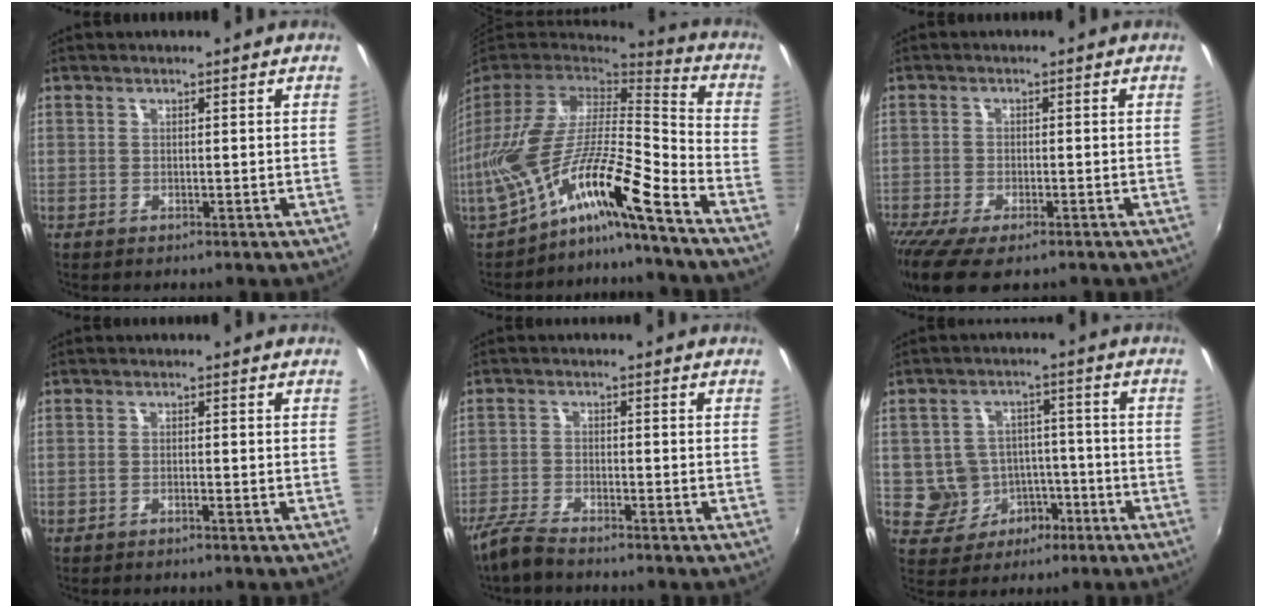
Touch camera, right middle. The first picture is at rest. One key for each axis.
{"total": 15.3, "fx": -10.6, "fy": 0.9, "fz": 10.9, "tx": -0.189, "ty": -0.017, "tz": -0.205}
{"total": 10.4, "fx": -7.4, "fy": 3.4, "fz": 6.5, "tx": -0.155, "ty": -0.049, "tz": -0.131}
{"total": 1.0, "fx": -0.9, "fy": 0.2, "fz": 0.5, "tx": -0.013, "ty": 0.000, "tz": -0.019}
{"total": 5.1, "fx": -4.5, "fy": 0.8, "fz": 2.2, "tx": -0.064, "ty": -0.011, "tz": -0.092}
{"total": 8.6, "fx": -3.3, "fy": 7.5, "fz": 2.6, "tx": -0.062, "ty": 0.019, "tz": -0.034}